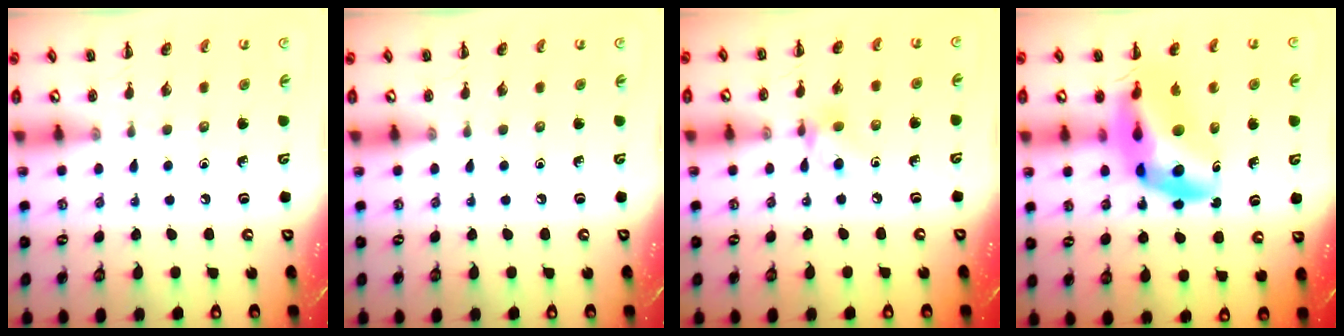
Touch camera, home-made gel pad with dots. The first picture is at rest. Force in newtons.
{"total": 0.0}
{"total": 5.8, "press": 5.7, "slide": 0.6}
{"total": 15.9, "press": 15.3, "slide": 4.5}